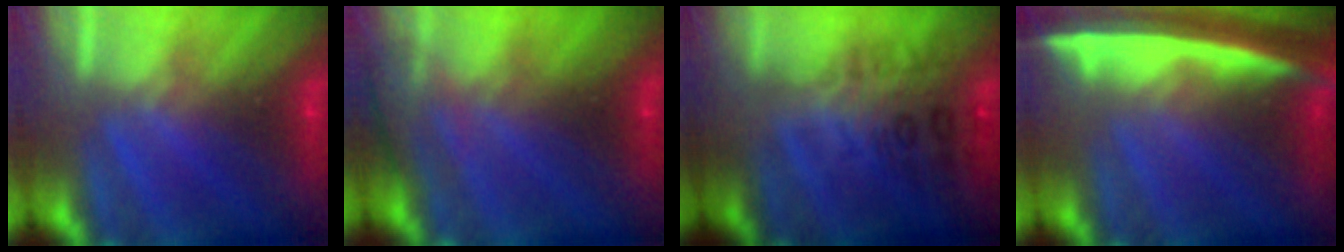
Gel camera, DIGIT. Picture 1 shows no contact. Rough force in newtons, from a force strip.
{"total": 2.7}
{"total": 2.8}
{"total": 7.0}